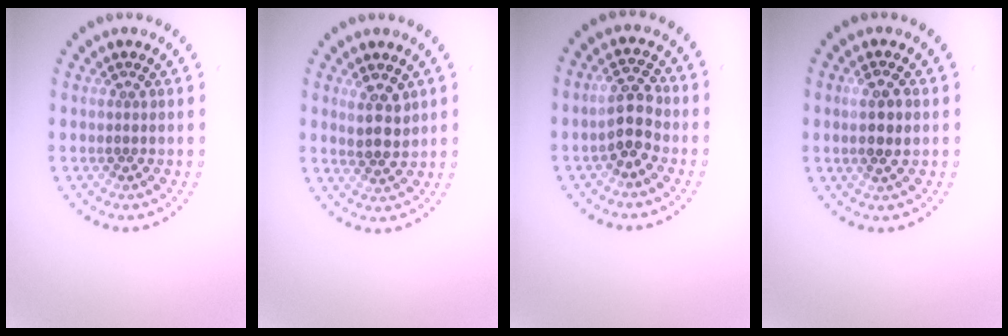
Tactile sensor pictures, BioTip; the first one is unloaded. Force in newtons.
{"total": 2.6, "press": 2.5, "slide": 0.8}
{"total": 3.1, "press": 3.0, "slide": 0.8}
{"total": 2.6, "press": 2.5, "slide": 0.8}